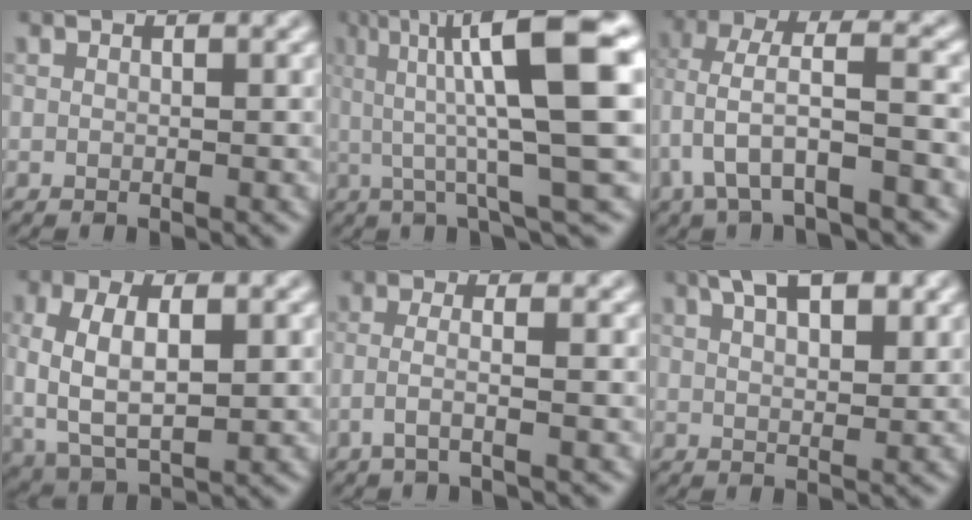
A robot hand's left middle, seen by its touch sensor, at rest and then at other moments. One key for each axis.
{"total": 13.6, "fx": 3.0, "fy": 2.8, "fz": 12.9, "tx": -0.184, "ty": 0.028, "tz": 0.051}
{"total": 6.3, "fx": -1.8, "fy": 2.1, "fz": 5.6, "tx": -0.111, "ty": 0.013, "tz": -0.039}
{"total": 6.7, "fx": 0.4, "fy": 3.5, "fz": 5.6, "tx": -0.116, "ty": 0.000, "tz": 0.010}
{"total": 2.4, "fx": -0.8, "fy": 0.6, "fz": 2.1, "tx": -0.038, "ty": 0.002, "tz": -0.029}
{"total": 5.4, "fx": 3.0, "fy": 2.2, "fz": 4.0, "tx": -0.055, "ty": 0.012, "tz": 0.037}